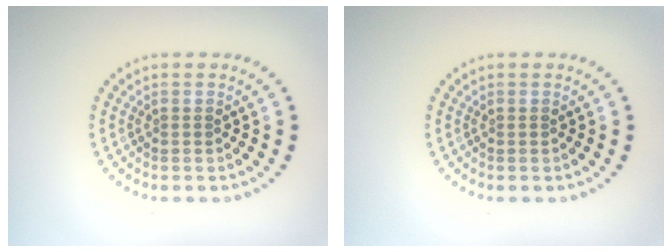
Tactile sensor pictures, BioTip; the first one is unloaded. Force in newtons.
{"total": 0.0}